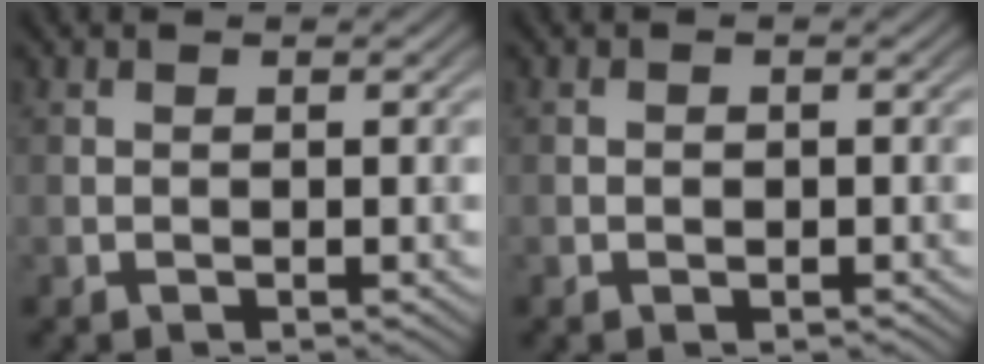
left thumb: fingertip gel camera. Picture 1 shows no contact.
{"total": 0.6, "force": [-0.3, 0.5, 0.3], "torque": [-0.003, -0.003, -0.007]}